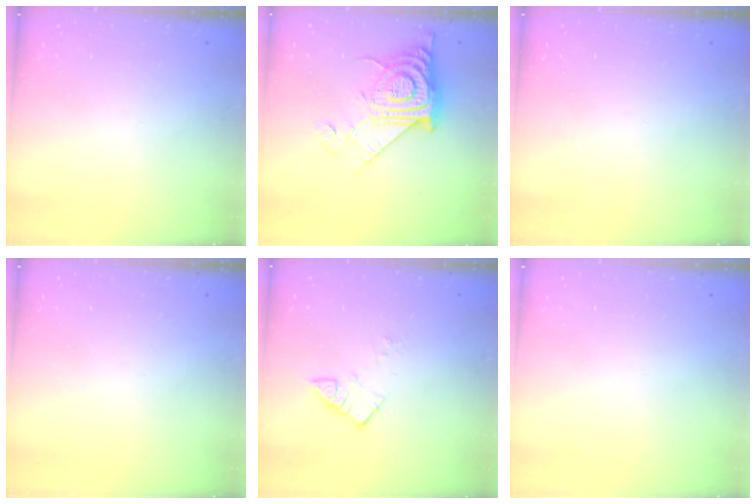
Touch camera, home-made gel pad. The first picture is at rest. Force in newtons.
{"total": 14.9, "press": 14.8, "slide": 1.3}
{"total": 0.0}
{"total": 0.0}
{"total": 5.2, "press": 5.2, "slide": 0.3}
{"total": 1.7, "press": 1.7, "slide": 0.1}